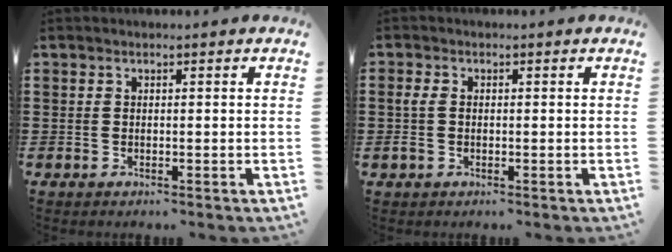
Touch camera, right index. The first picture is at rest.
{"total": 1.8, "force": [-0.3, 1.2, 1.3], "torque": [-0.035, 0.001, -0.009]}